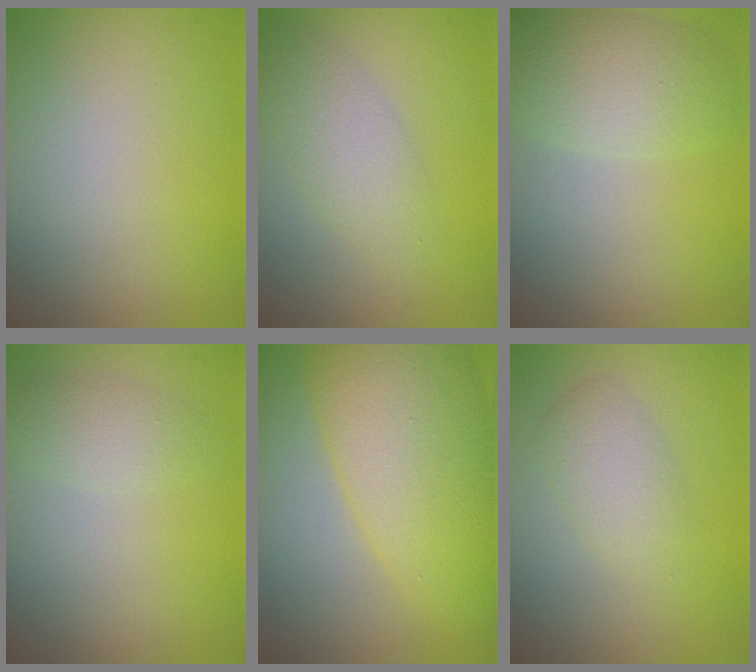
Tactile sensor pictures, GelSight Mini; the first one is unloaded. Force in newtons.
{"total": 2.9, "press": 2.9, "slide": 0.1}
{"total": 4.4, "press": 4.4, "slide": 0.1}
{"total": 1.8, "press": 1.8, "slide": 0.1}
{"total": 10.5, "press": 10.4, "slide": 0.2}
{"total": 2.7, "press": 2.7, "slide": 0.1}